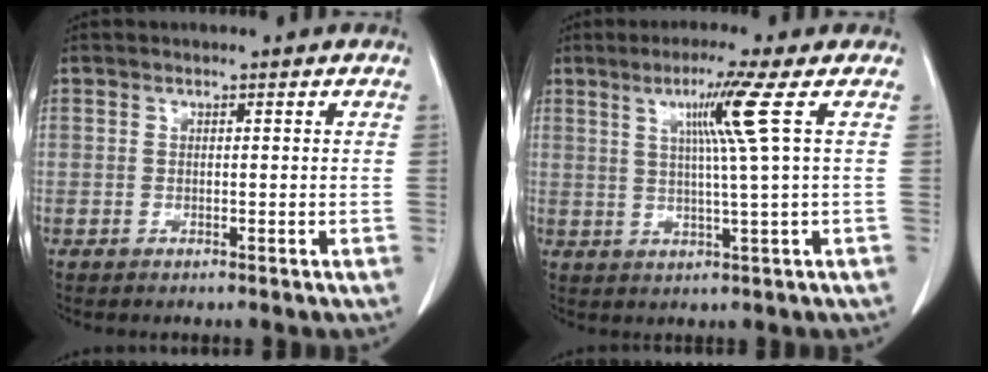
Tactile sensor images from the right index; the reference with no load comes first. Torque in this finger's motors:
{"motor_torque": [0.32, 0.07, 0.40, 0.08]}